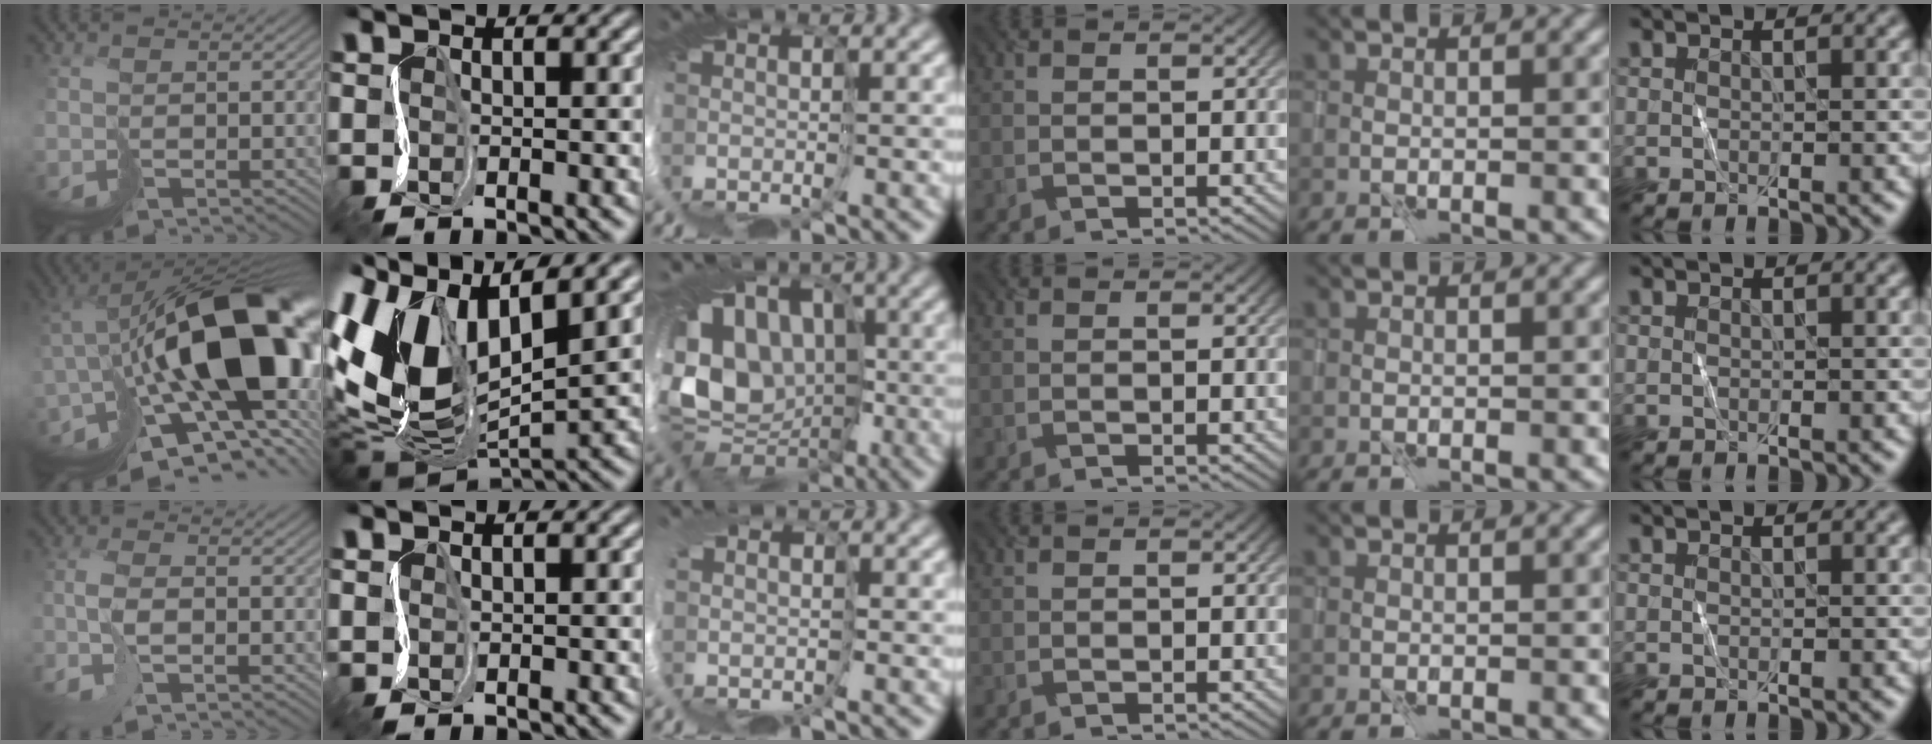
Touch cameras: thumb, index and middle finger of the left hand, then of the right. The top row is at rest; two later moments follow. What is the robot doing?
{"motion": "cut", "object": "tissue"}